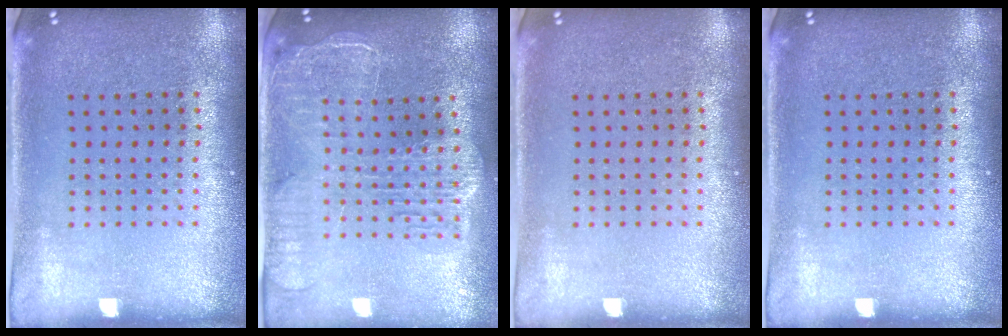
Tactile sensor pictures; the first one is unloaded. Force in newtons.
{"total": 2.5, "press": 2.2, "slide": 1.3}
{"total": 0.0}
{"total": 0.0}